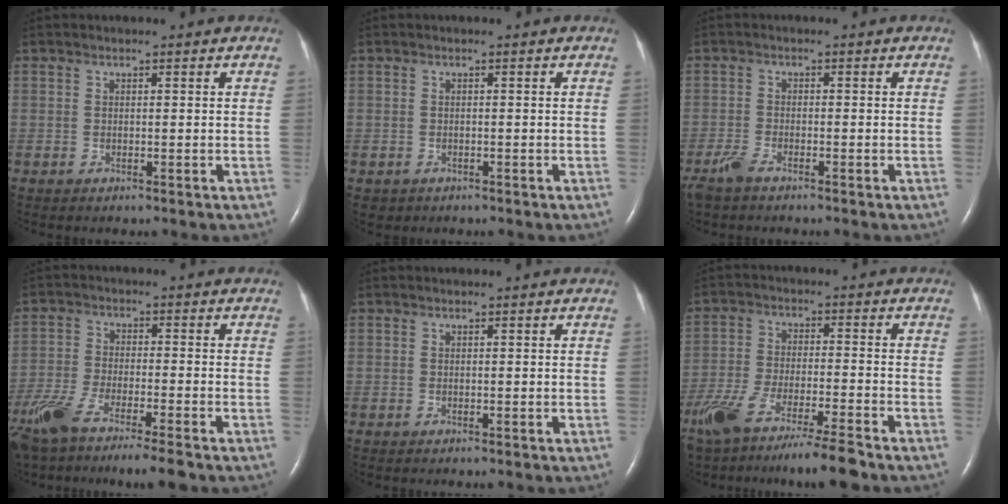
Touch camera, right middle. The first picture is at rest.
{"total": 0.8, "force": [-0.4, 0.7, 0.0], "torque": [-0.005, 0.003, -0.003]}
{"total": 2.8, "force": [-2.2, 0.5, 1.6], "torque": [-0.047, -0.007, -0.045]}
{"total": 12.3, "force": [-9.3, 1.0, 8.1], "torque": [-0.162, -0.027, -0.161]}
{"total": 0.0}
{"total": 13.4, "force": [-10.5, 0.5, 8.3], "torque": [-0.158, -0.037, -0.181]}